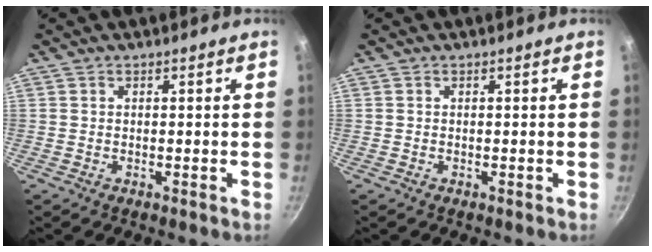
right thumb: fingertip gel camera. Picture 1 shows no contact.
{"total": 0.0}